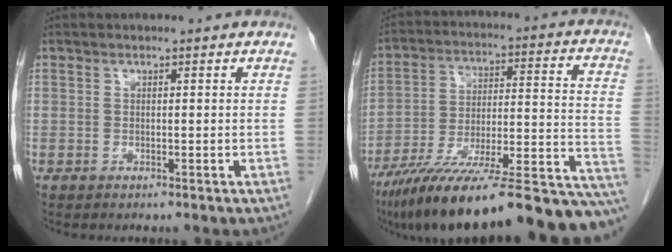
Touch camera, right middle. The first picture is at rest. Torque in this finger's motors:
{"motor_torque": [1.08, -1.06, 0.99, 0.21]}